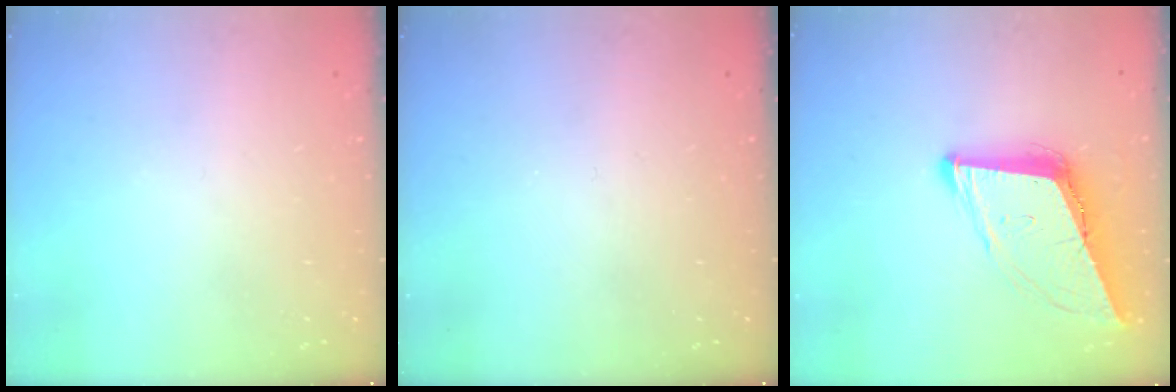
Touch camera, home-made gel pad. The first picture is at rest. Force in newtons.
{"total": 0.0}
{"total": 10.9, "press": 10.3, "slide": 3.6}